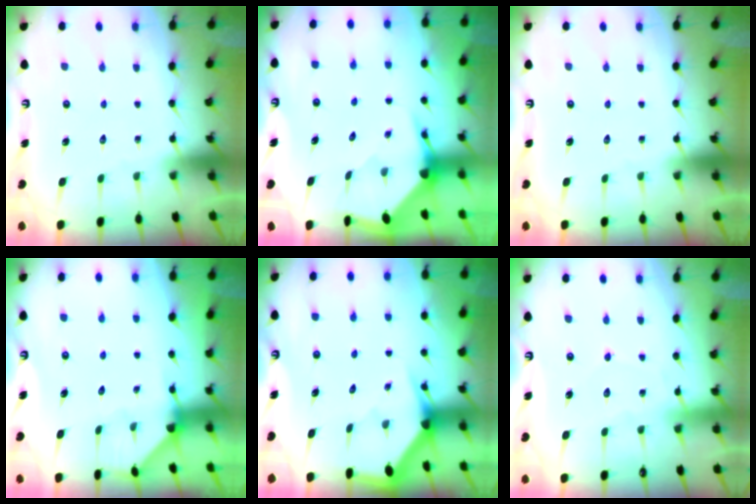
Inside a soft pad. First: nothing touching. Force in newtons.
{"total": 3.6, "press": 3.5, "slide": 0.4}
{"total": 0.0}
{"total": 2.5, "press": 2.5, "slide": 0.2}
{"total": 3.1, "press": 3.1, "slide": 0.2}
{"total": 4.2, "press": 4.2, "slide": 0.5}